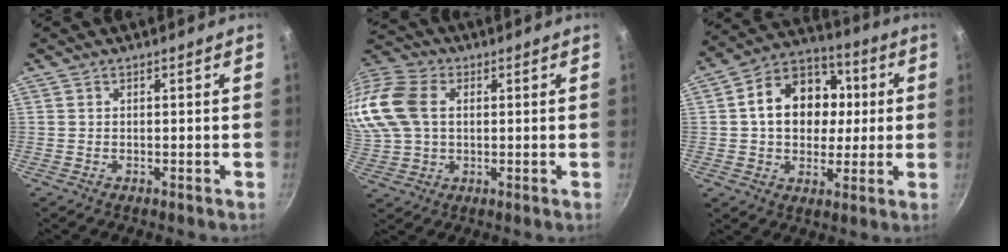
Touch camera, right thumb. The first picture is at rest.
{"total": 19.6, "force": [3.6, 14.4, 12.7], "torque": [-0.305, 0.031, 0.062]}
{"total": 16.6, "force": [2.1, 12.8, 10.4], "torque": [-0.136, 0.024, 0.021]}